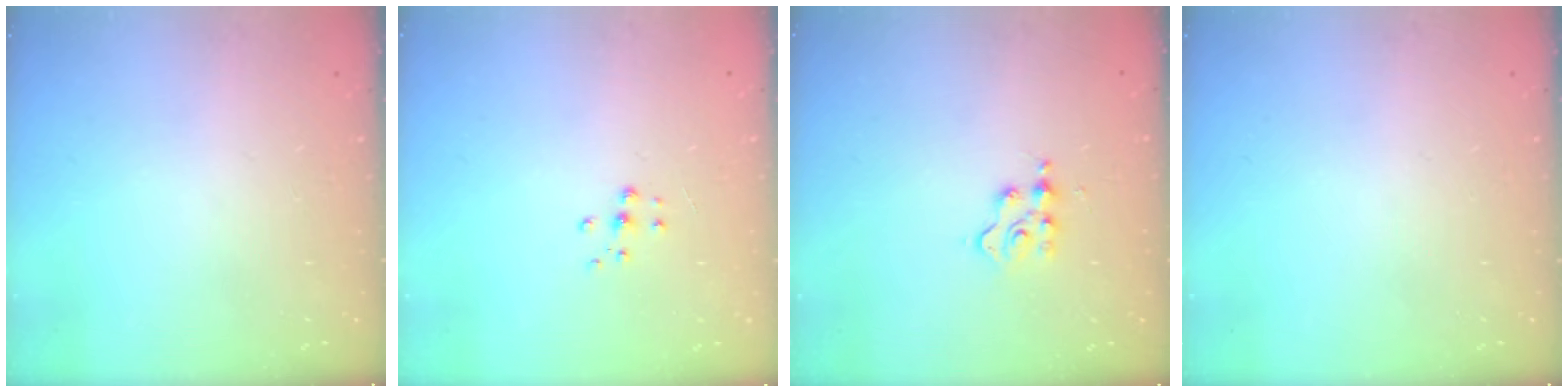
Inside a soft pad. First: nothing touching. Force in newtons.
{"total": 5.6, "press": 5.6, "slide": 0.5}
{"total": 3.3, "press": 3.2, "slide": 0.5}
{"total": 0.0}